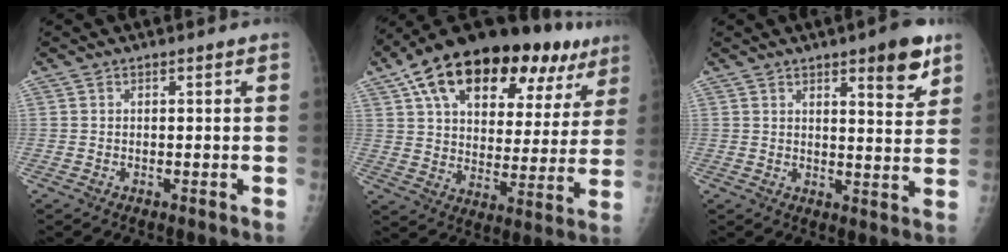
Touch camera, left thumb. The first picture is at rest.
{"total": 29.0, "force": [15.6, 14.7, 19.5], "torque": [-0.269, 0.016, 0.241]}
{"total": 8.6, "force": [5.0, 2.4, 6.5], "torque": [-0.069, -0.028, 0.065]}